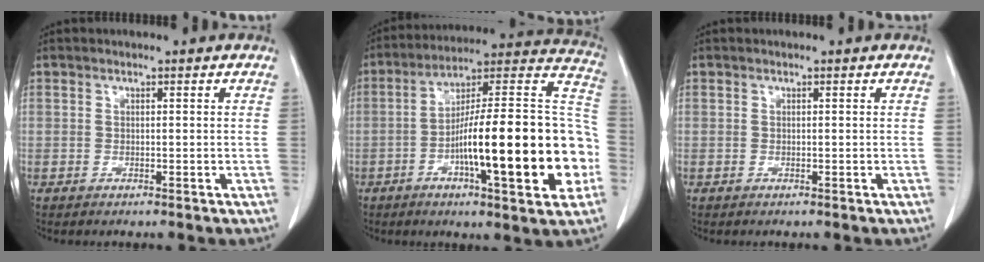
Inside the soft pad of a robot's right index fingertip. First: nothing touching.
{"total": 25.2, "force": [-5.9, 3.8, 24.2], "torque": [-0.304, 0.020, -0.087]}
{"total": 0.0}